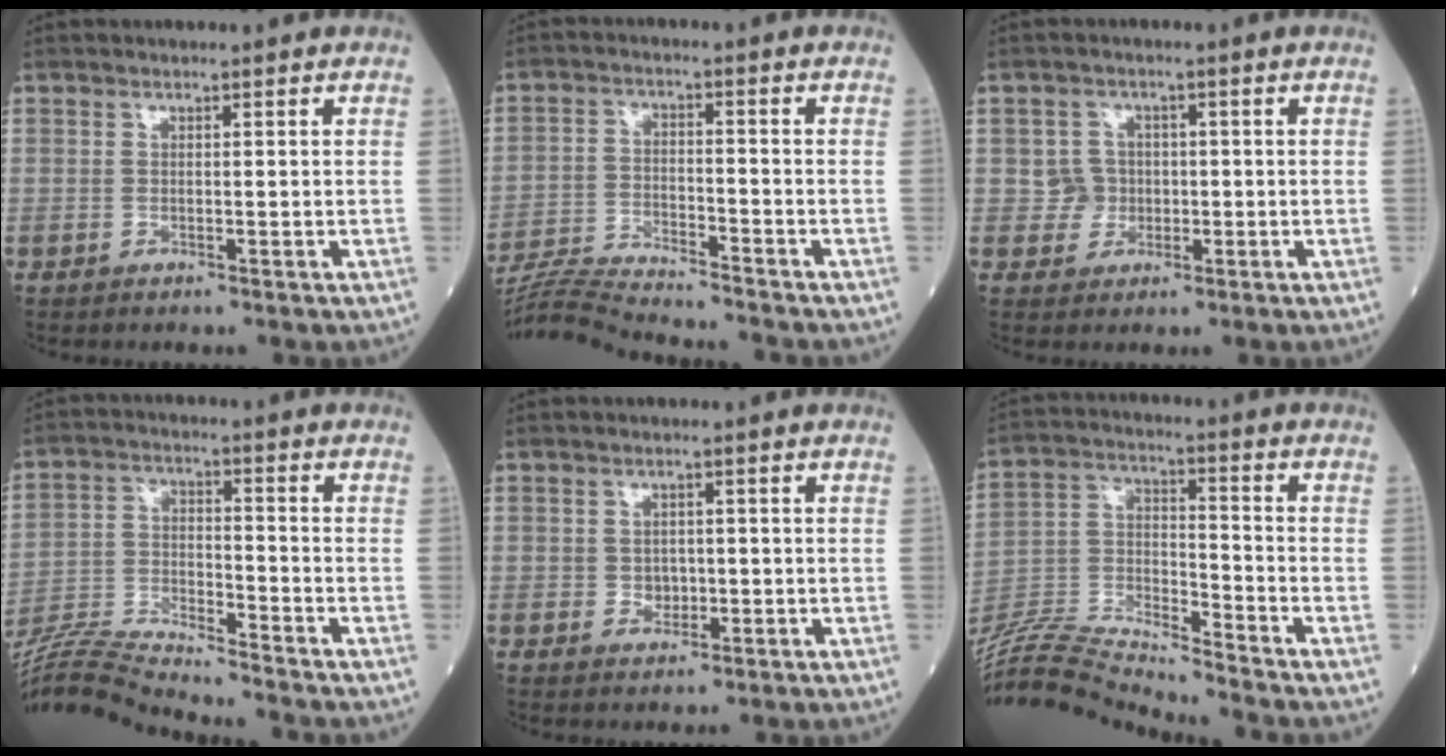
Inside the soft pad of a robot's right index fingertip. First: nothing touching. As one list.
[{"total": 12.0, "force": [-11.4, -0.5, 3.6], "torque": [-0.062, -0.009, -0.195]}, {"total": 3.2, "force": [-0.3, 3.2, 0.1], "torque": [0.011, 0.011, -0.006]}, {"total": 12.9, "force": [-12.4, -1.4, 3.2], "torque": [-0.061, -0.001, -0.228]}, {"total": 2.2, "force": [-0.3, 1.8, 1.2], "torque": [-0.013, 0.004, 0.000]}, {"total": 15.5, "force": [-15.0, -1.5, 3.4], "torque": [-0.067, 0.020, -0.278]}]